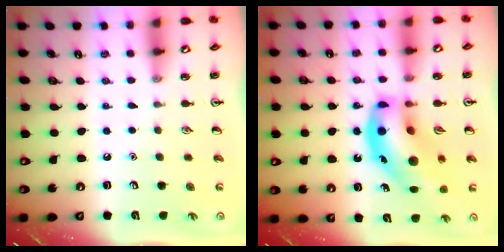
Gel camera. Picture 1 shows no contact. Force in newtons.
{"total": 19.0, "press": 18.6, "slide": 3.6}